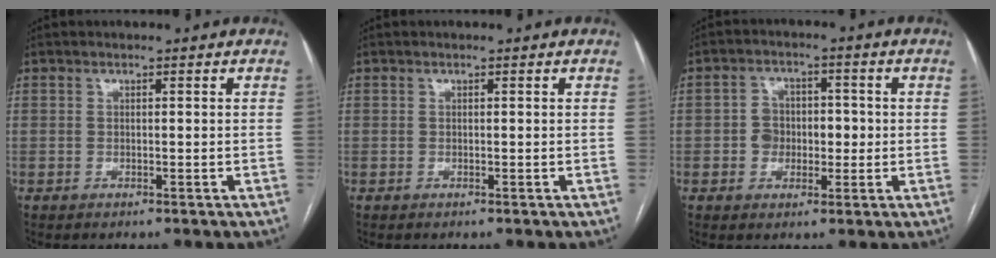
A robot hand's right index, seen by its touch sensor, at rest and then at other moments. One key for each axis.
{"total": 0.0}
{"total": 5.1, "fx": -0.6, "fy": 4.2, "fz": 2.8, "tx": -0.045, "ty": 0.021, "tz": -0.008}